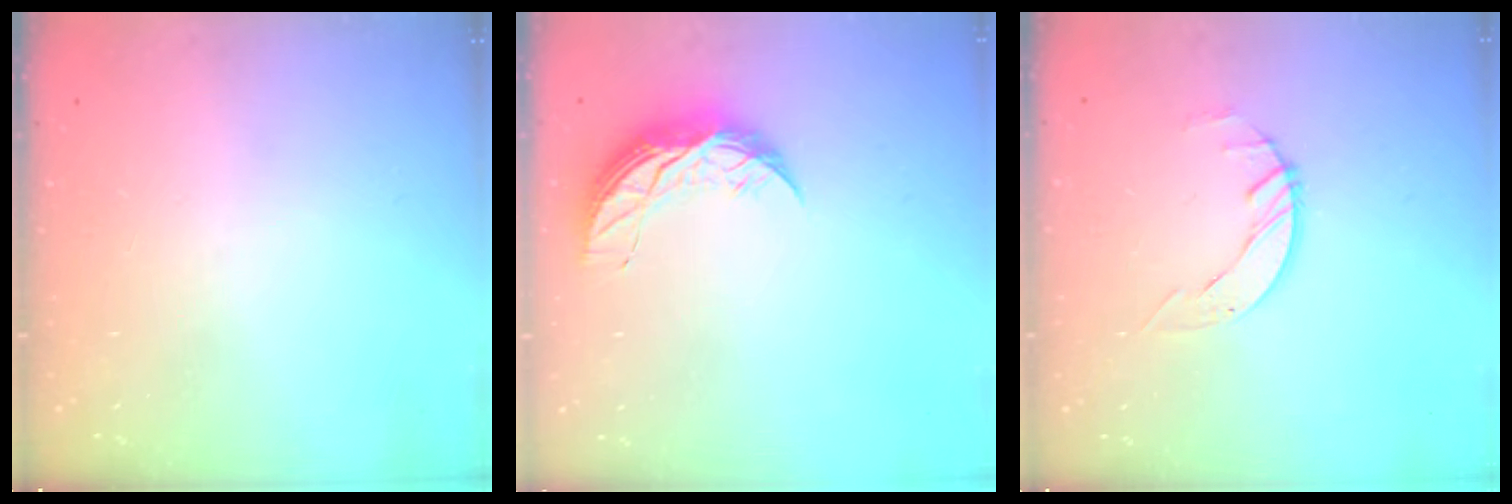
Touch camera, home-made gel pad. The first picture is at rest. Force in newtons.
{"total": 8.1, "press": 8.0, "slide": 0.5}
{"total": 2.9, "press": 2.8, "slide": 0.3}